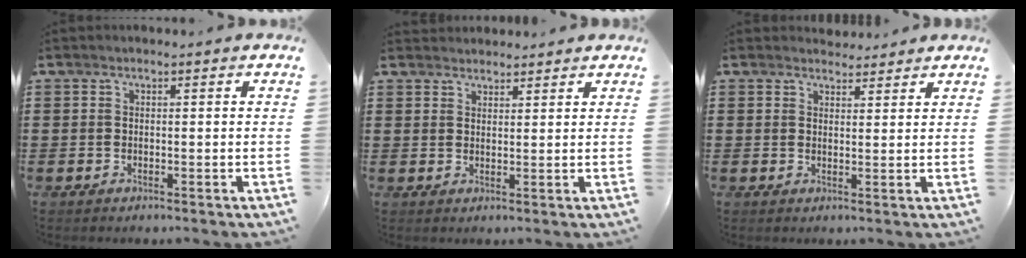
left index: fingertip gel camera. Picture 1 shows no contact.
{"total": 2.2, "force": [2.1, 0.5, -0.2], "torque": [-0.001, 0.000, 0.042]}
{"total": 2.5, "force": [2.3, 0.8, 0.0], "torque": [0.001, -0.005, 0.042]}